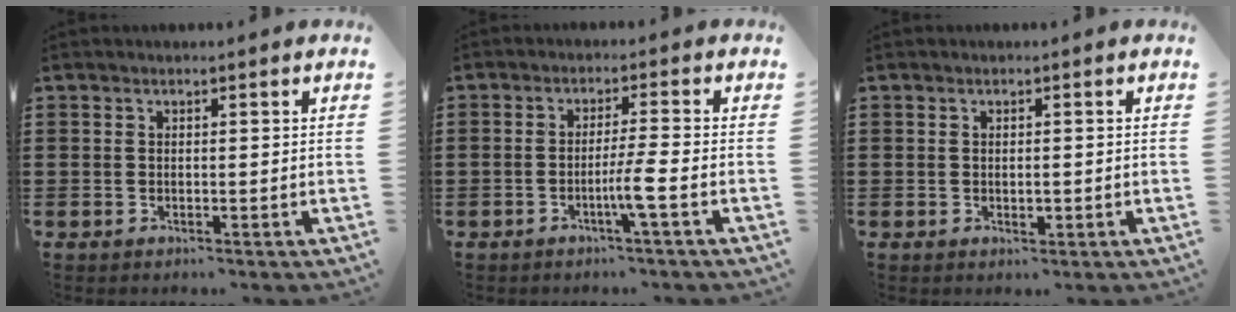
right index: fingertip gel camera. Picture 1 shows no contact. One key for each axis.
{"total": 4.3, "fx": -1.8, "fy": -0.5, "fz": 3.9, "tx": -0.074, "ty": -0.014, "tz": -0.036}
{"total": 1.3, "fx": -0.2, "fy": 0.6, "fz": 1.2, "tx": -0.021, "ty": 0.000, "tz": -0.004}